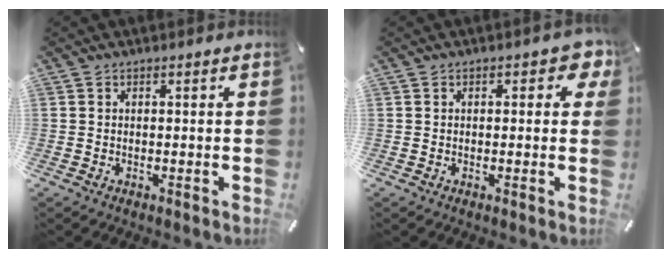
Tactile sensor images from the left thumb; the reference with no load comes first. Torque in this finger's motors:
{"motor_torque": [0.20, -0.05, 0.17, 0.20, 0.01]}